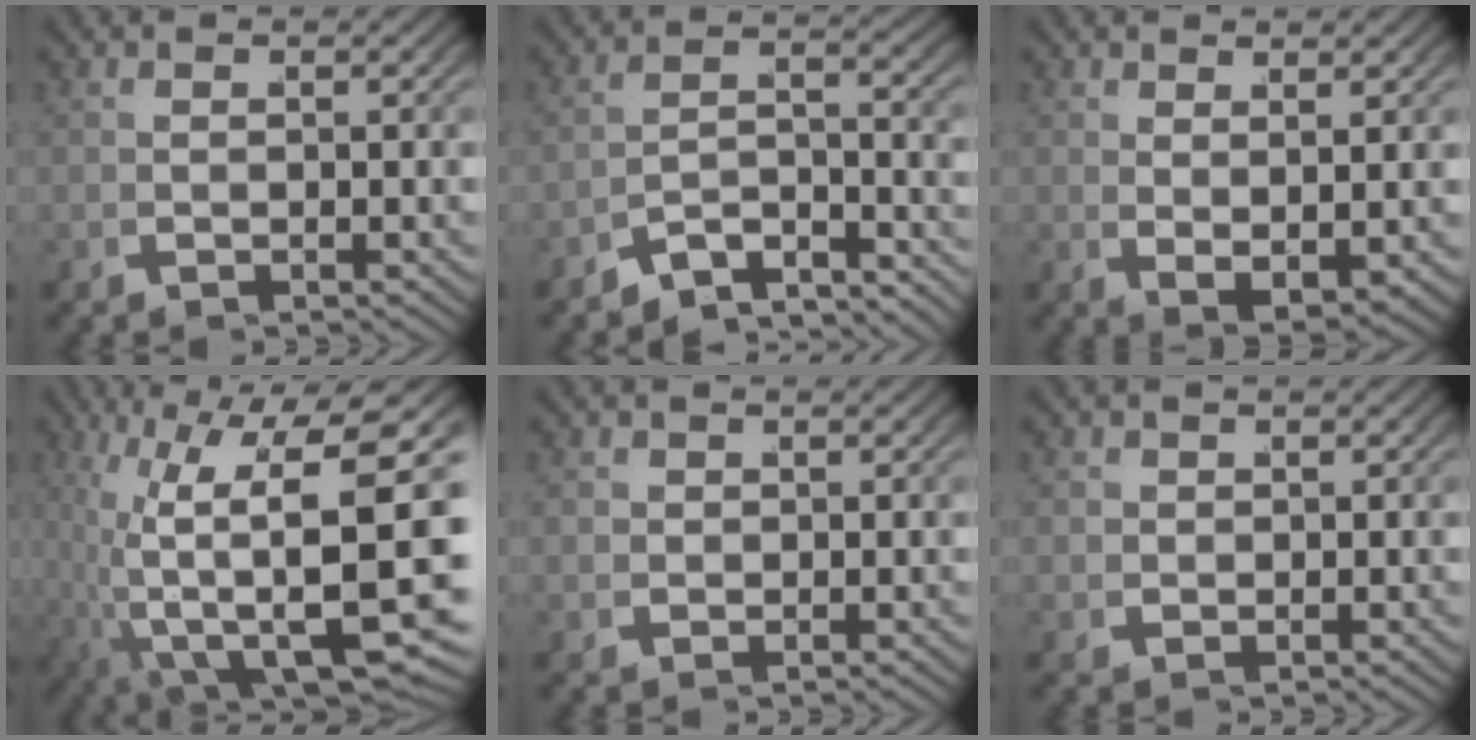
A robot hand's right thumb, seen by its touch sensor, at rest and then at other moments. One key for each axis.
{"total": 6.4, "fx": -4.3, "fy": 3.0, "fz": 3.7, "tx": -0.065, "ty": -0.024, "tz": -0.064}
{"total": 3.2, "fx": 1.3, "fy": 1.7, "fz": 2.4, "tx": -0.050, "ty": -0.012, "tz": 0.034}
{"total": 17.8, "fx": -2.2, "fy": 9.4, "fz": 14.9, "tx": -0.275, "ty": -0.067, "tz": 0.008}
{"total": 1.5, "fx": 0.5, "fy": 1.3, "fz": 0.4, "tx": -0.012, "ty": -0.004, "tz": 0.010}
{"total": 1.8, "fx": 0.5, "fy": 1.6, "fz": 0.5, "tx": -0.016, "ty": -0.003, "tz": 0.010}